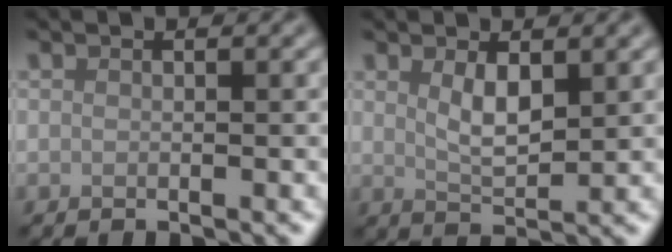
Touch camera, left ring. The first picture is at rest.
{"total": 2.6, "force": [1.1, 1.0, 2.2], "torque": [-0.045, -0.005, 0.025]}